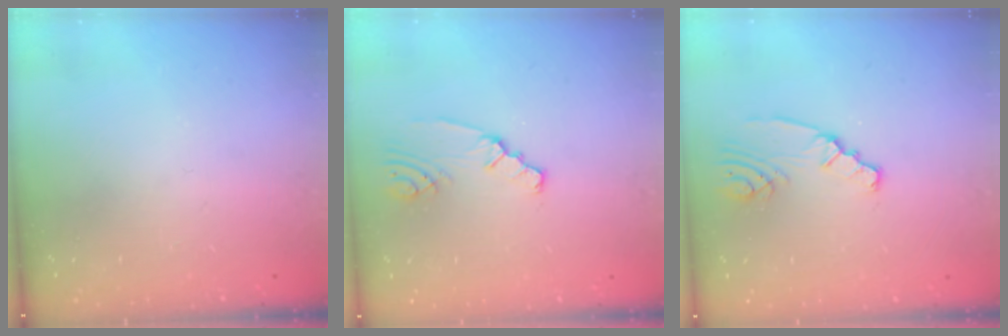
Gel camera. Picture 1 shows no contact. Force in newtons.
{"total": 2.0, "press": 2.0, "slide": 0.3}
{"total": 2.5, "press": 2.5, "slide": 0.3}